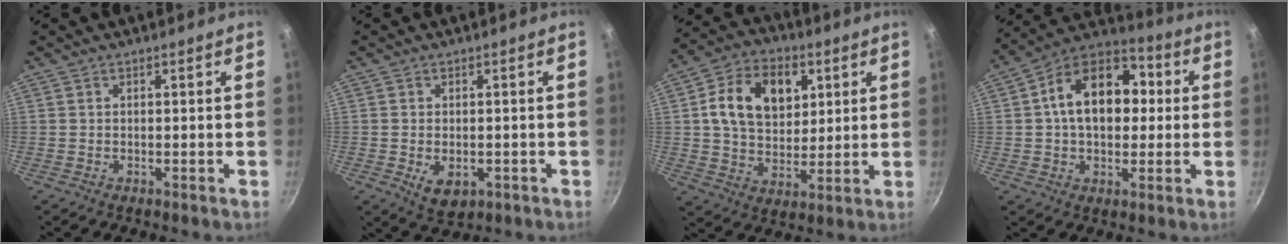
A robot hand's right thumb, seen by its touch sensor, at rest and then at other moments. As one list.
[{"total": 4.8, "force": [-1.4, 2.9, 3.5], "torque": [-0.050, 0.001, -0.009]}, {"total": 15.6, "force": [4.3, 10.9, 10.4], "torque": [-0.144, -0.002, 0.073]}, {"total": 17.2, "force": [2.2, 11.2, 12.9], "torque": [-0.172, 0.029, 0.025]}]